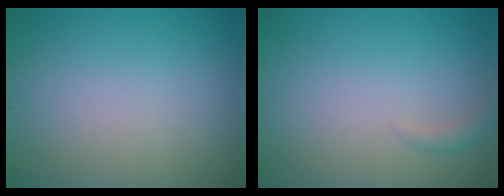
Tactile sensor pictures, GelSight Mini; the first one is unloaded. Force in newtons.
{"total": 0.9, "press": 0.9, "slide": 0.1}